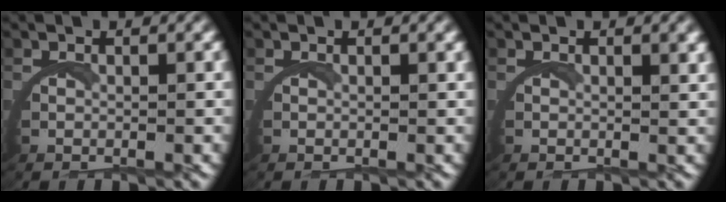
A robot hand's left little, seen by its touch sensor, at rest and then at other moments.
{"total": 0.0}
{"total": 0.8, "force": [0.6, 0.0, 0.5], "torque": [-0.012, -0.001, 0.008]}